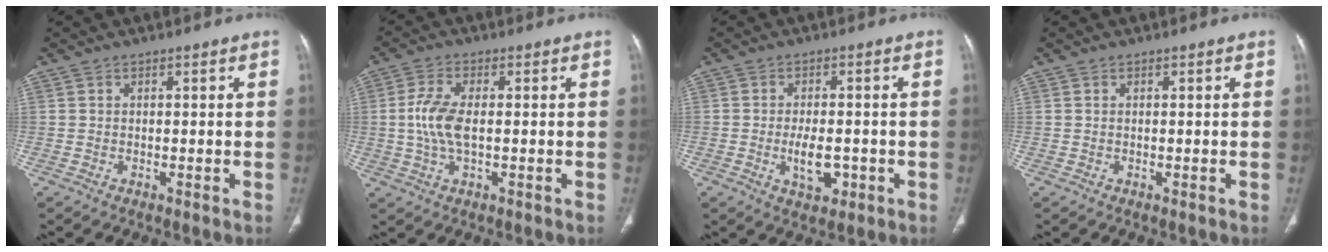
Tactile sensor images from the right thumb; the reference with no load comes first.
{"total": 6.9, "force": [0.0, 3.0, 6.2], "torque": [-0.147, 0.003, -0.003]}
{"total": 5.5, "force": [-1.5, 2.8, 4.5], "torque": [-0.068, 0.002, -0.019]}
{"total": 0.0}